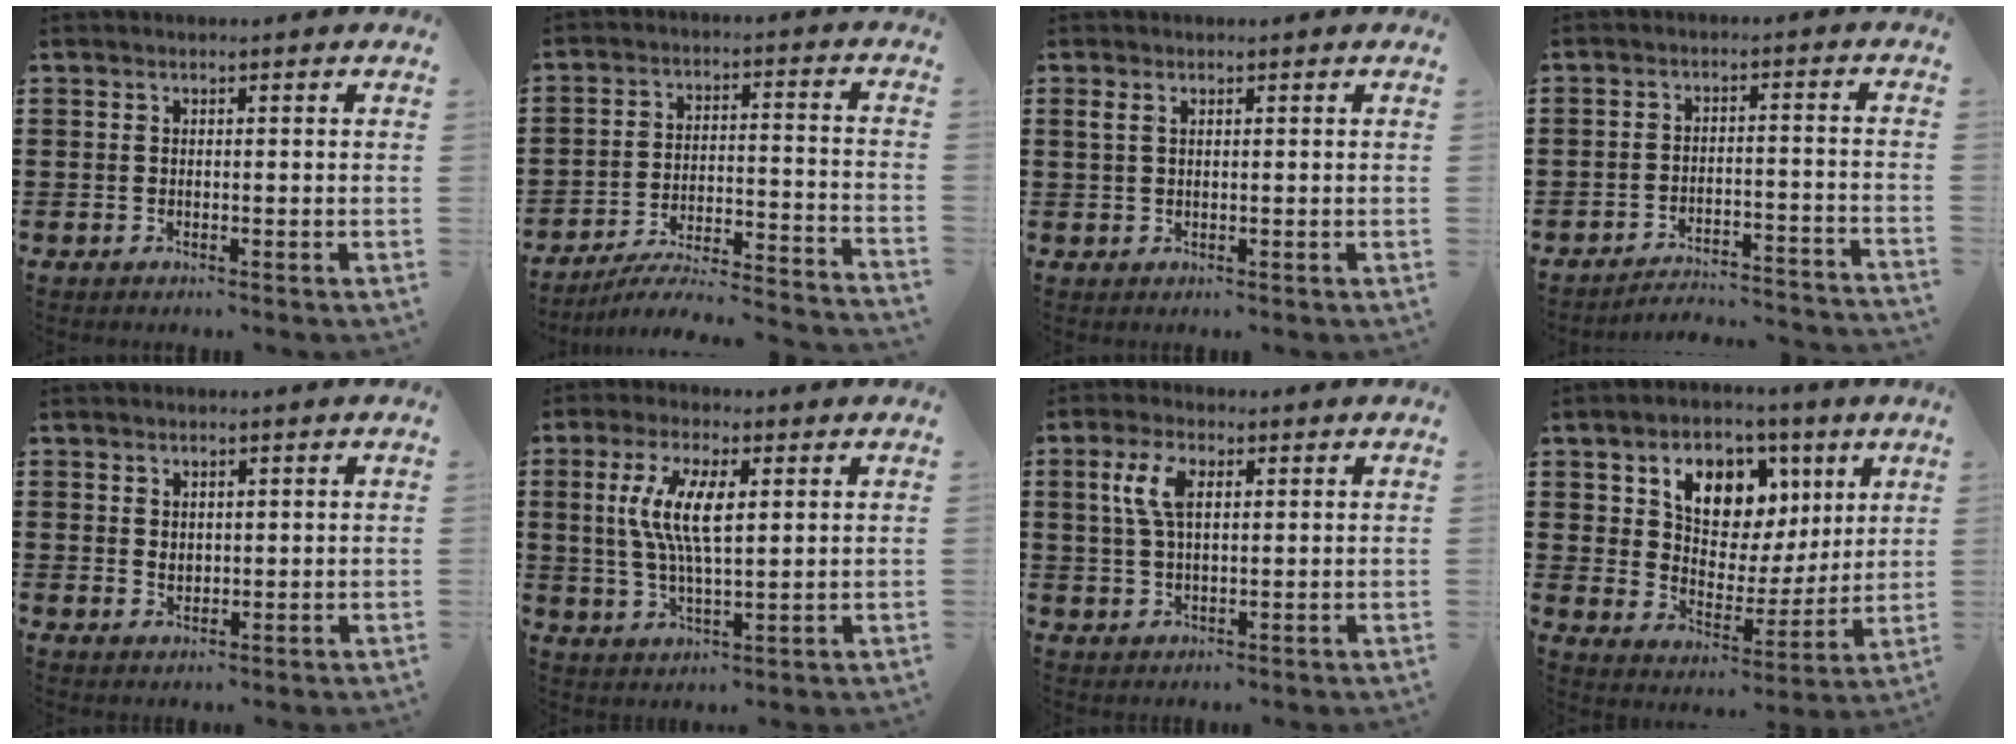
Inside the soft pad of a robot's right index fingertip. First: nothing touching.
{"total": 5.2, "force": [-4.8, 0.2, 2.2], "torque": [-0.045, -0.015, -0.098]}
{"total": 1.4, "force": [0.6, 0.7, 1.0], "torque": [-0.023, 0.005, 0.010]}
{"total": 4.0, "force": [-3.8, 0.0, 0.9], "torque": [-0.022, -0.004, -0.081]}
{"total": 1.6, "force": [0.8, 1.2, 0.8], "torque": [-0.018, 0.005, 0.014]}
{"total": 8.3, "force": [1.7, 2.7, 7.7], "torque": [-0.168, 0.002, 0.024]}
{"total": 6.0, "force": [2.0, 2.4, 5.2], "torque": [-0.116, 0.007, 0.030]}
{"total": 9.0, "force": [5.0, 6.4, 3.9], "torque": [-0.095, -0.020, 0.088]}